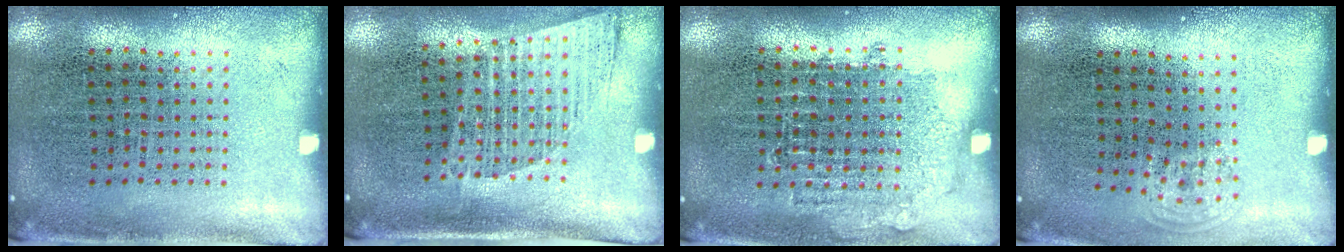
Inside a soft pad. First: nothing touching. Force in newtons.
{"total": 1.2, "press": 1.0, "slide": 0.7}
{"total": 0.8, "press": 0.7, "slide": 0.3}
{"total": 0.8, "press": 0.6, "slide": 0.5}